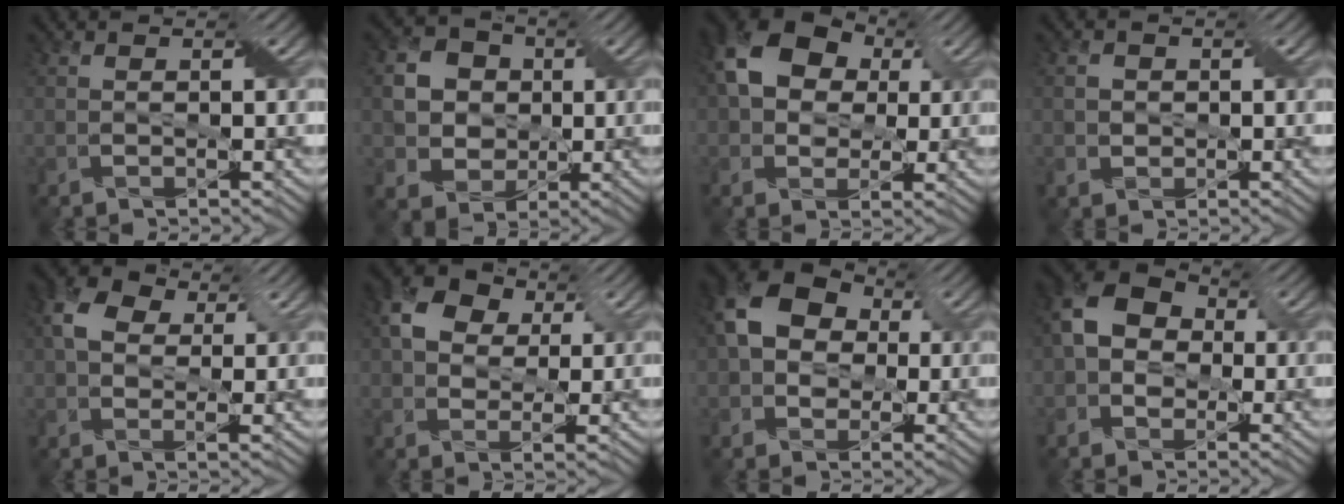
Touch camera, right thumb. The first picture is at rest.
{"total": 7.2, "force": [0.6, 6.5, 2.9], "torque": [-0.083, 0.001, 0.004]}
{"total": 11.0, "force": [2.9, 8.2, 6.8], "torque": [-0.158, 0.026, 0.039]}
{"total": 1.8, "force": [0.0, 1.7, 0.3], "torque": [-0.007, 0.003, -0.006]}
{"total": 6.3, "force": [1.9, 4.3, 4.2], "torque": [-0.092, 0.008, 0.031]}
{"total": 6.5, "force": [2.1, 4.8, 3.8], "torque": [-0.082, 0.009, 0.031]}
{"total": 10.3, "force": [1.4, 8.0, 6.3], "torque": [-0.138, 0.016, 0.007]}
{"total": 8.0, "force": [0.0, 6.5, 4.6], "torque": [-0.102, 0.008, -0.017]}